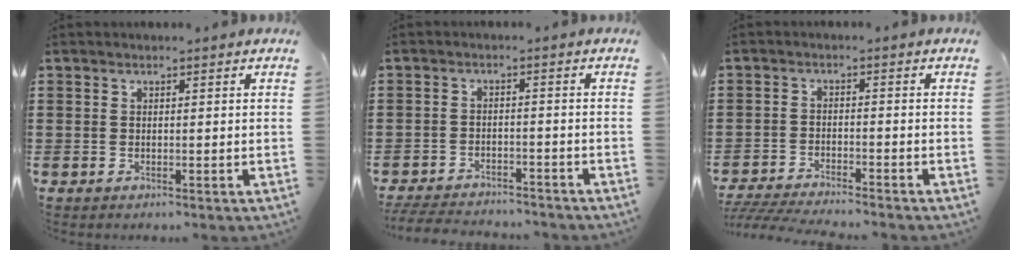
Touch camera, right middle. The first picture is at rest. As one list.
[{"total": 4.0, "force": [-4.0, 0.4, 0.6], "torque": [-0.017, 0.000, -0.084]}, {"total": 3.9, "force": [-3.9, -0.1, 0.8], "torque": [-0.028, -0.010, -0.084]}]